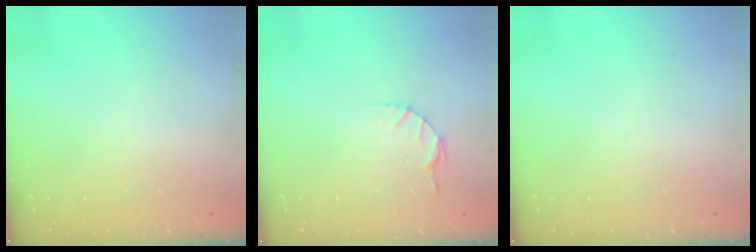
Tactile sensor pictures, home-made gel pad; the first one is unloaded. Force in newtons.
{"total": 4.3, "press": 4.3, "slide": 0.5}
{"total": 0.0}